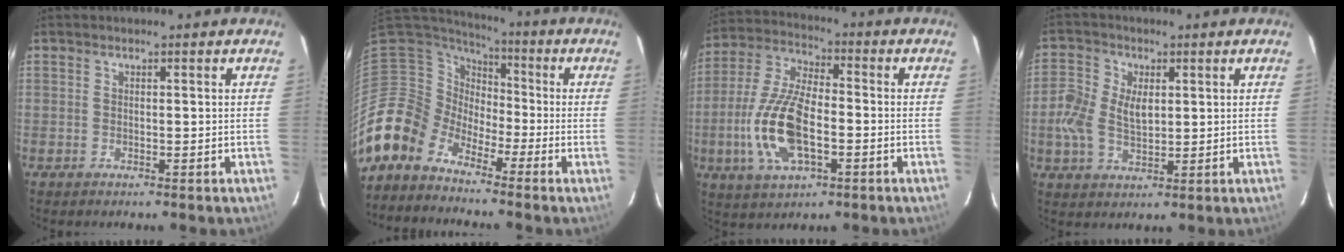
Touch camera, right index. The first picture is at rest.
{"total": 8.7, "force": [-6.6, 5.5, 1.5], "torque": [-0.035, 0.022, -0.152]}
{"total": 15.1, "force": [-3.8, 6.6, 13.0], "torque": [-0.282, 0.000, -0.073]}
{"total": 7.3, "force": [0.3, 4.8, 5.5], "torque": [-0.121, 0.008, 0.002]}